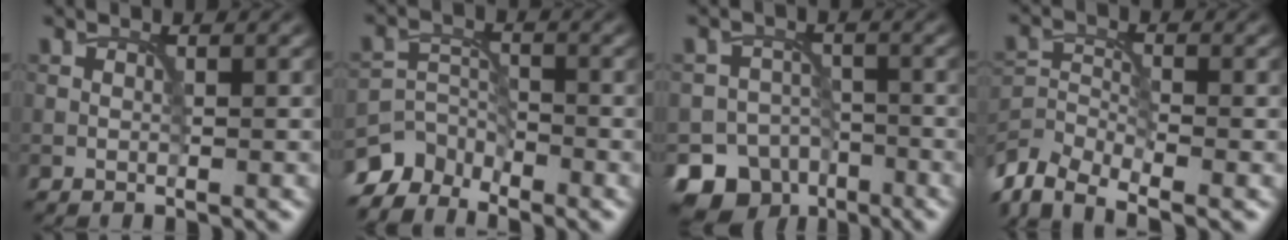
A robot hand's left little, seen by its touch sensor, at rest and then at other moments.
{"total": 4.4, "force": [-3.9, 1.8, 0.6], "torque": [-0.001, -0.006, -0.080]}
{"total": 8.6, "force": [-6.0, 5.9, 1.5], "torque": [-0.002, -0.013, -0.093]}
{"total": 5.6, "force": [-4.6, 1.8, 2.6], "torque": [-0.051, -0.010, -0.096]}